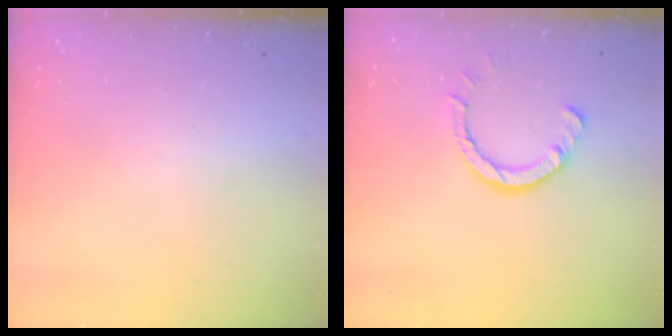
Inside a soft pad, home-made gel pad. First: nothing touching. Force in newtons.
{"total": 5.5, "press": 5.5, "slide": 0.4}